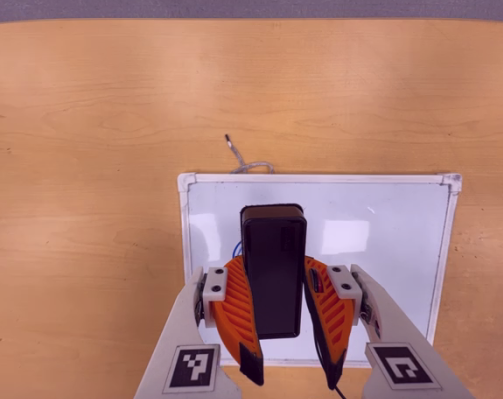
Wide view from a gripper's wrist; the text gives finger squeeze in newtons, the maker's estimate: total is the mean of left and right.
{"total": 8.3, "left": 6.9, "right": 9.7}